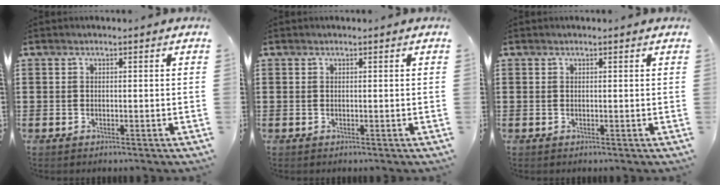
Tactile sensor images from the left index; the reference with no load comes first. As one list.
[{"total": 0.0}, {"total": 0.0}]